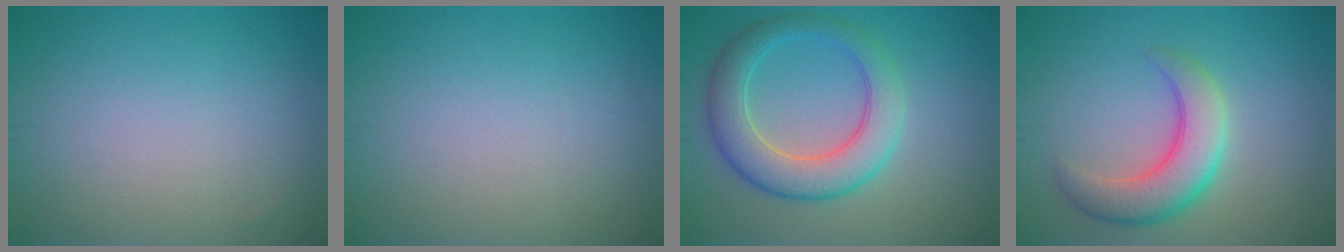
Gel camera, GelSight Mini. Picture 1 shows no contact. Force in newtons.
{"total": 0.0}
{"total": 6.1, "press": 6.1, "slide": 0.6}
{"total": 5.5, "press": 5.5, "slide": 0.3}